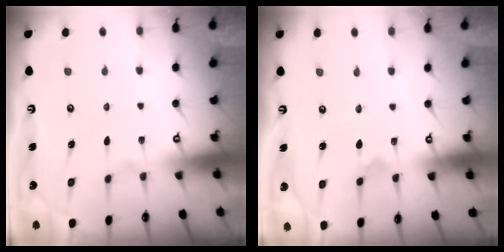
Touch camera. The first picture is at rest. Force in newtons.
{"total": 1.7, "press": 1.7, "slide": 0.1}